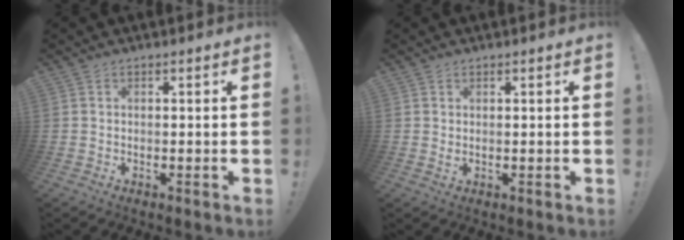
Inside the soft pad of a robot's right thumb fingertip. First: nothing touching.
{"total": 0.9, "force": [0.5, 0.3, 0.7], "torque": [-0.007, -0.002, 0.006]}